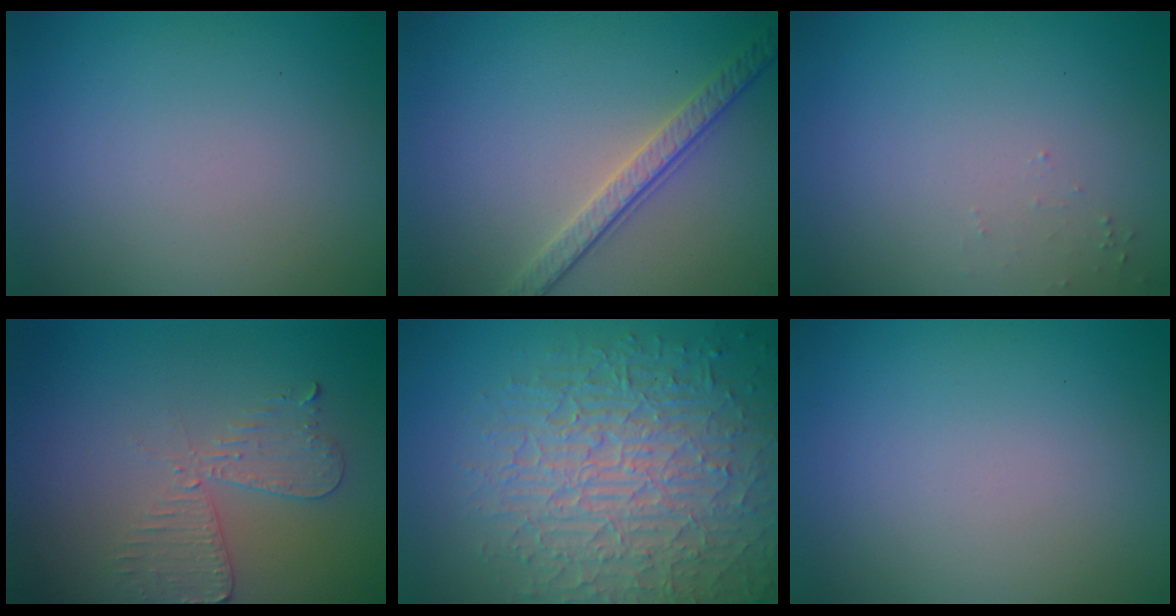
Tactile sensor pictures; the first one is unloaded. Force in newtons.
{"total": 3.5, "press": 2.8, "slide": 2.0}
{"total": 0.6, "press": 0.6, "slide": 0.2}
{"total": 2.7, "press": 2.4, "slide": 1.1}
{"total": 9.6, "press": 6.4, "slide": 7.1}
{"total": 0.0}